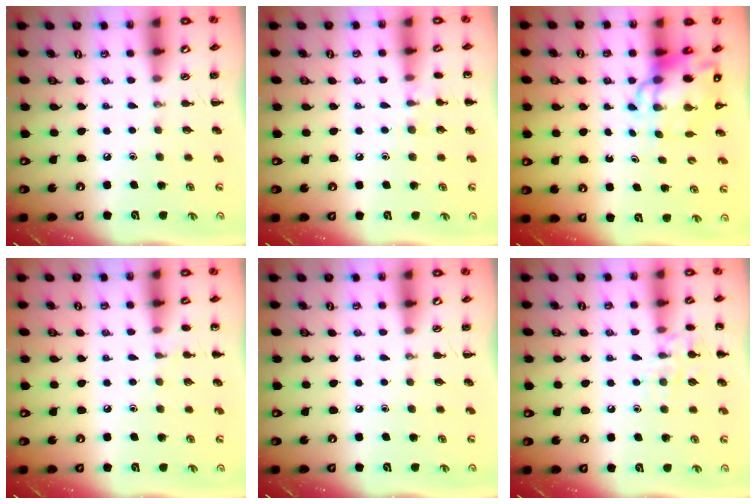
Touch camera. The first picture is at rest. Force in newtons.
{"total": 7.5, "press": 7.2, "slide": 1.9}
{"total": 9.6, "press": 9.2, "slide": 2.6}
{"total": 4.8, "press": 4.6, "slide": 1.6}
{"total": 0.0}
{"total": 9.9, "press": 9.8, "slide": 1.6}